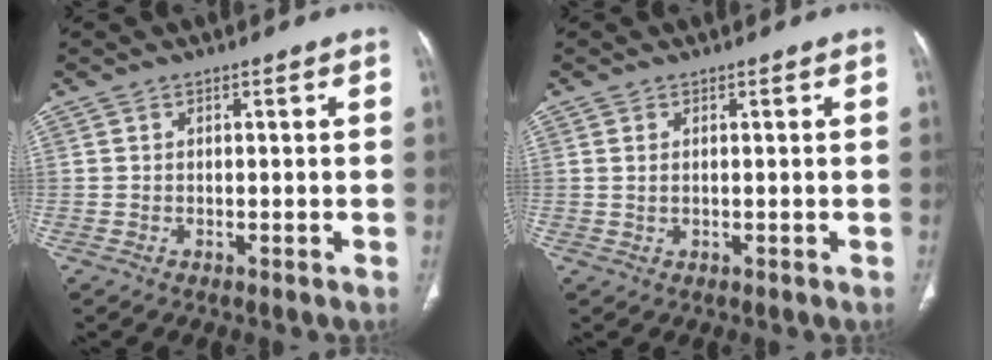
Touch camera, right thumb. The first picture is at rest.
{"total": 0.7, "force": [0.4, 0.2, 0.6], "torque": [-0.016, 0.001, 0.010]}